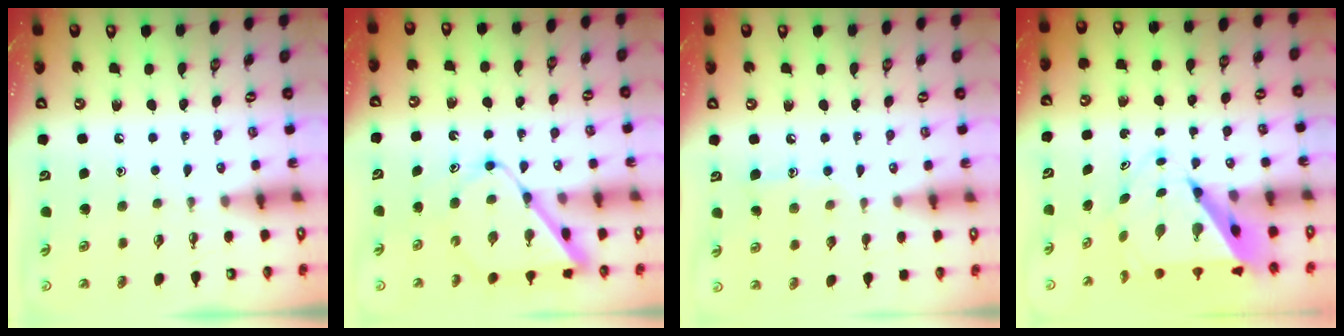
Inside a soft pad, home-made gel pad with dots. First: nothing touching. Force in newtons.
{"total": 11.0, "press": 10.9, "slide": 0.9}
{"total": 7.3, "press": 7.3, "slide": 0.5}
{"total": 9.9, "press": 9.9, "slide": 0.7}